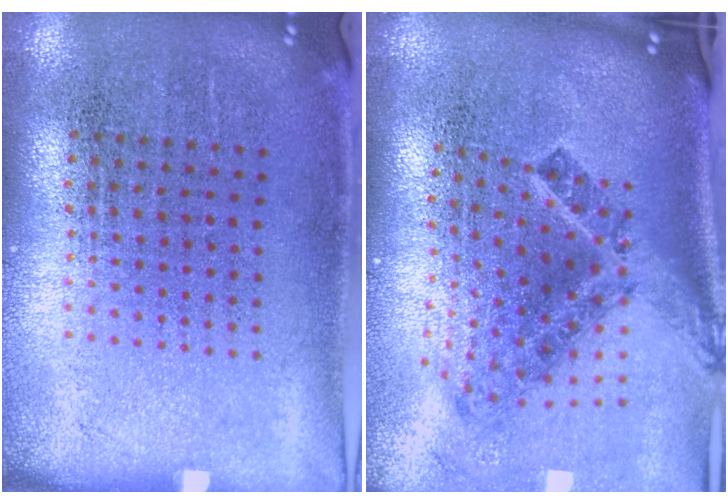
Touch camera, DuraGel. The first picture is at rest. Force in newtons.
{"total": 2.5, "press": 1.5, "slide": 2.0}